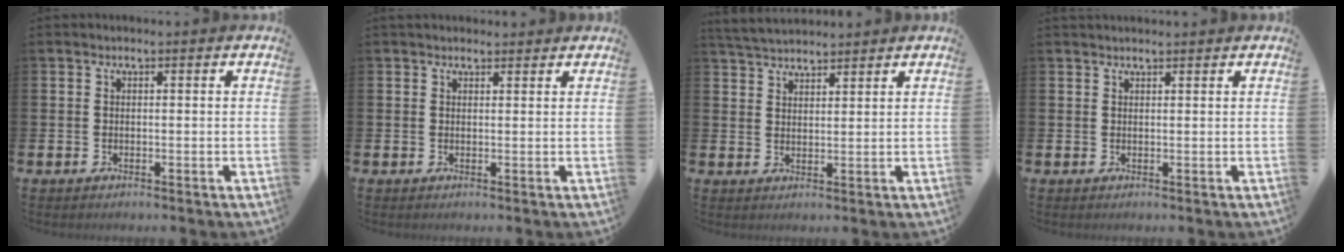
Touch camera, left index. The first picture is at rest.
{"total": 1.5, "force": [1.4, 0.6, 0.2], "torque": [0.014, -0.003, 0.022]}
{"total": 4.0, "force": [3.9, 0.7, 0.4], "torque": [-0.016, -0.017, 0.073]}
{"total": 1.0, "force": [1.0, 0.1, 0.1], "torque": [0.010, -0.003, 0.015]}